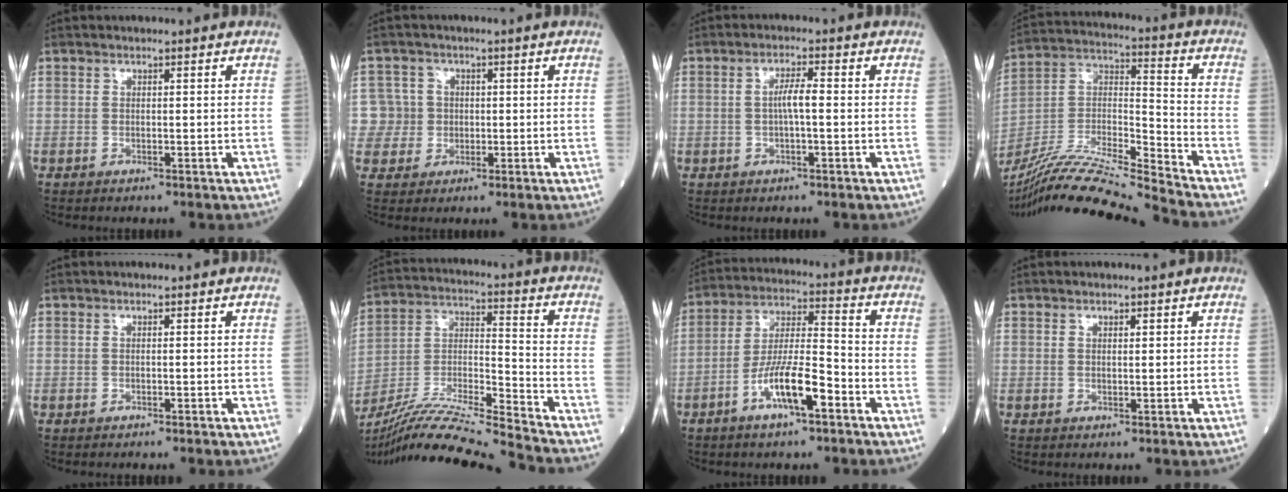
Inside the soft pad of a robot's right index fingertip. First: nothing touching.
{"total": 5.0, "force": [0.3, 5.0, -0.3], "torque": [0.015, 0.016, 0.010]}
{"total": 3.1, "force": [0.0, 0.4, 3.0], "torque": [-0.058, 0.007, 0.001]}
{"total": 20.5, "force": [-18.8, -1.7, 8.0], "torque": [-0.167, -0.007, -0.335]}
{"total": 0.0}
{"total": 18.8, "force": [-17.2, -2.0, 7.3], "torque": [-0.147, -0.013, -0.306]}
{"total": 9.9, "force": [-4.9, 1.7, 8.5], "torque": [-0.166, 0.002, -0.088]}
{"total": 0.8, "force": [0.6, 0.2, 0.4], "torque": [-0.011, 0.000, 0.012]}